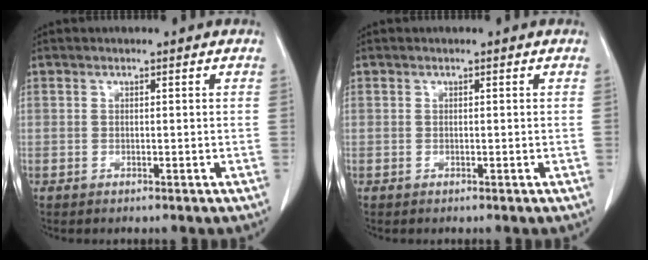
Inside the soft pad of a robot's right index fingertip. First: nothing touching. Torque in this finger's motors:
{"motor_torque": [-0.03, 0.05, 0.00, 0.00]}